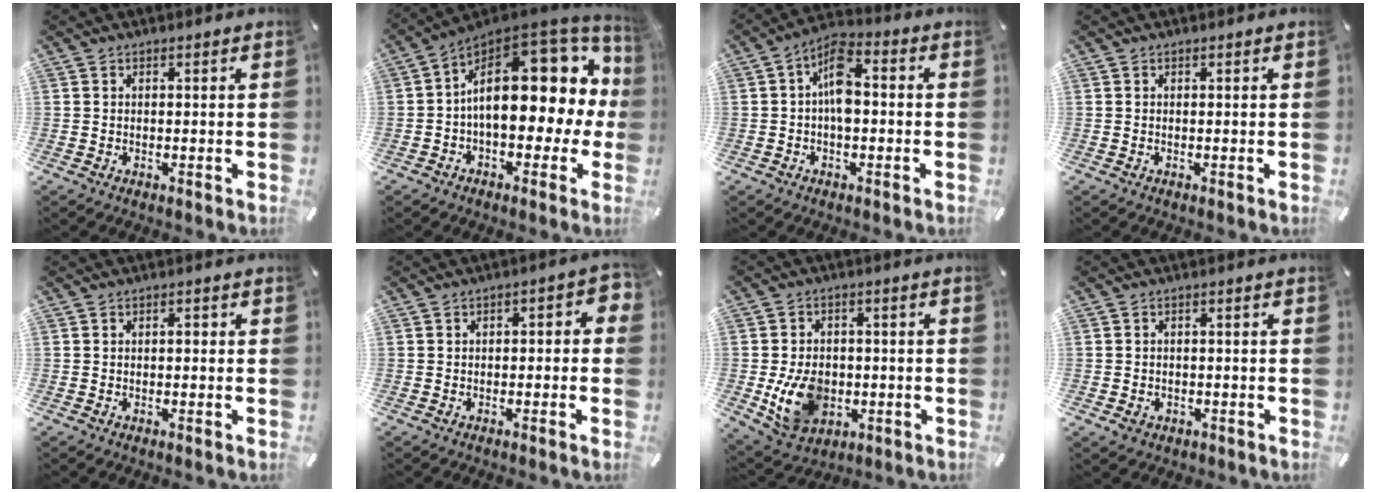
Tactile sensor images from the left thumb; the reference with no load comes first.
{"total": 21.6, "force": [4.4, 12.1, 17.3], "torque": [-0.257, -0.039, 0.081]}
{"total": 7.9, "force": [-0.8, 4.3, 6.6], "torque": [-0.122, 0.010, -0.015]}
{"total": 0.0}
{"total": 1.0, "force": [0.0, 0.5, 0.8], "torque": [-0.015, 0.005, -0.003]}
{"total": 3.1, "force": [-1.4, 1.7, 2.2], "torque": [-0.039, 0.017, -0.028]}
{"total": 11.4, "force": [-2.2, 8.9, 6.7], "torque": [-0.133, 0.007, -0.038]}
{"total": 2.4, "force": [-1.1, 2.0, 0.9], "torque": [-0.015, 0.006, -0.021]}